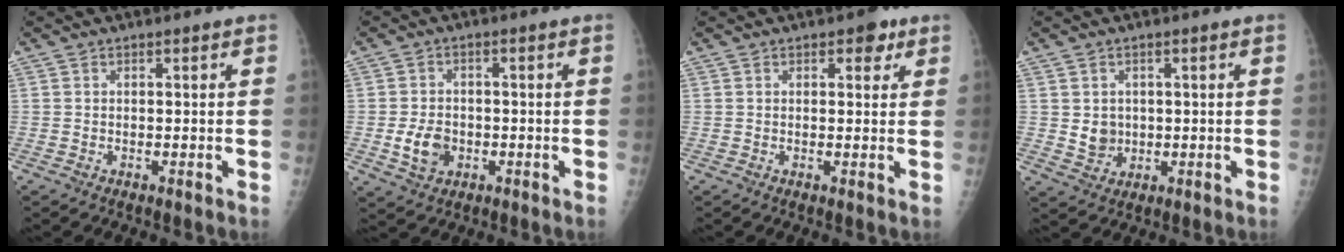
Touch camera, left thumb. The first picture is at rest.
{"total": 5.8, "force": [-1.5, 4.4, 3.5], "torque": [-0.051, 0.005, -0.022]}
{"total": 3.2, "force": [1.6, 1.8, 2.0], "torque": [-0.005, -0.002, 0.015]}
{"total": 4.1, "force": [0.2, 3.6, 1.9], "torque": [-0.014, -0.003, 0.015]}